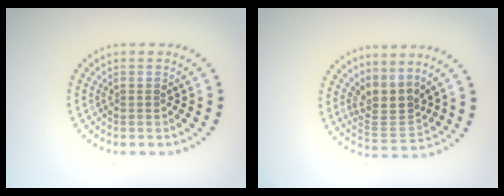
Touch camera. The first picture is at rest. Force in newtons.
{"total": 3.1, "press": 2.2, "slide": 2.2}